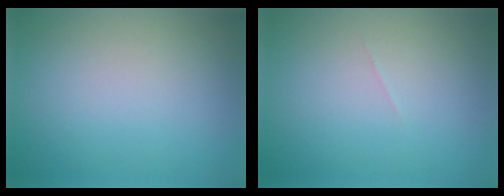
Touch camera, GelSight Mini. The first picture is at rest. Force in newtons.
{"total": 0.0}